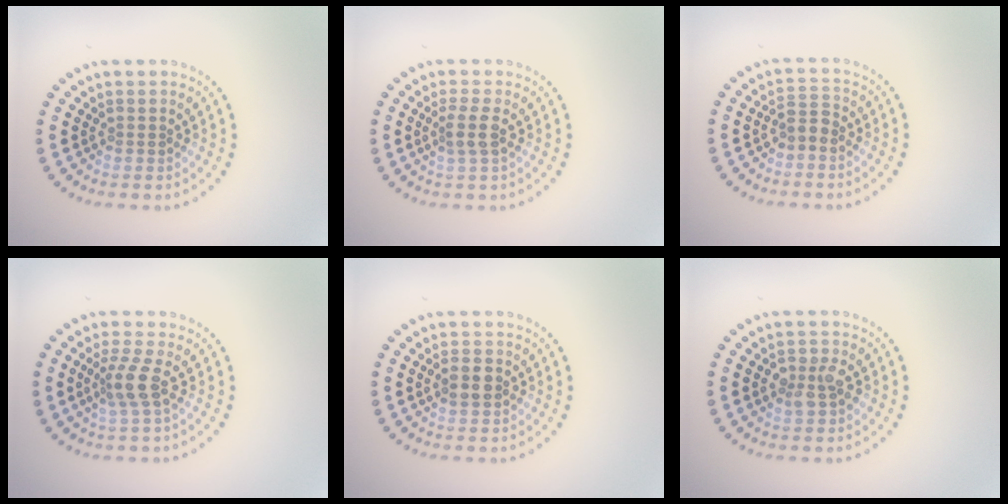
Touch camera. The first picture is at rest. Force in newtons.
{"total": 1.7, "press": 1.5, "slide": 0.8}
{"total": 1.5, "press": 1.3, "slide": 0.7}
{"total": 2.7, "press": 2.1, "slide": 1.8}
{"total": 2.1, "press": 2.1, "slide": 0.3}
{"total": 2.3, "press": 2.3, "slide": 0.2}